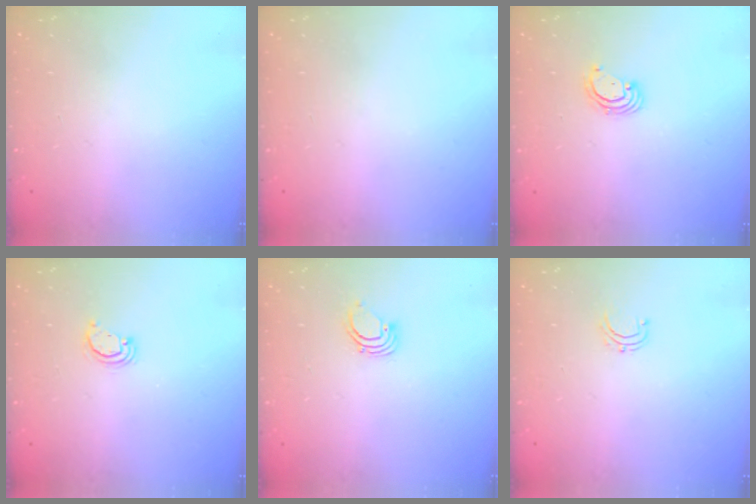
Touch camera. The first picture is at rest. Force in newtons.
{"total": 0.0}
{"total": 3.3, "press": 3.3, "slide": 0.2}
{"total": 2.5, "press": 2.5, "slide": 0.3}
{"total": 2.2, "press": 2.2, "slide": 0.2}
{"total": 3.6, "press": 3.5, "slide": 0.4}